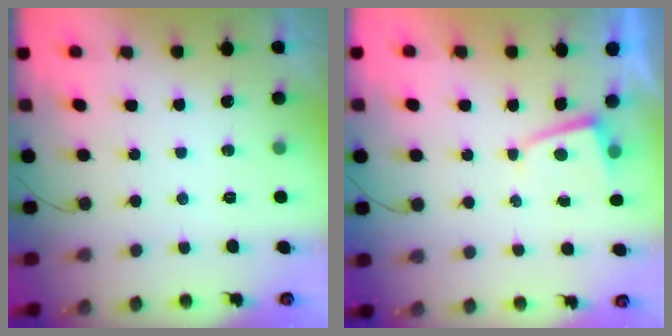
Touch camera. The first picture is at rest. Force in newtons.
{"total": 1.2, "press": 1.2, "slide": 0.2}